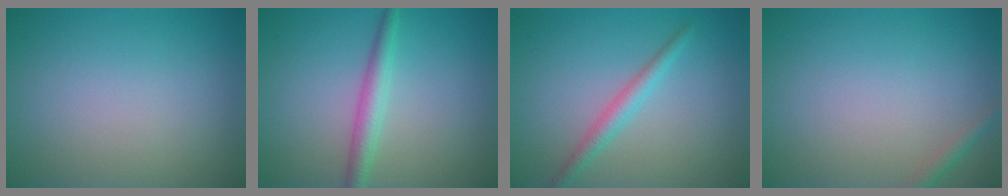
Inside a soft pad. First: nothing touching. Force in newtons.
{"total": 2.6, "press": 2.6, "slide": 0.1}
{"total": 2.1, "press": 2.1, "slide": 0.1}
{"total": 1.2, "press": 1.2, "slide": 0.0}